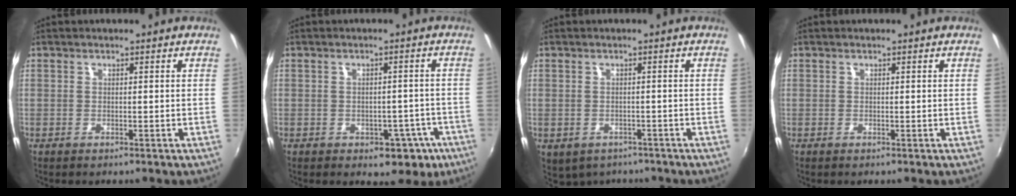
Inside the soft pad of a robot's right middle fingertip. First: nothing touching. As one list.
[{"total": 5.4, "force": [-2.9, 3.9, 2.5], "torque": [-0.031, 0.021, -0.017]}, {"total": 5.4, "force": [-3.5, 3.5, 2.1], "torque": [-0.050, -0.022, -0.040]}, {"total": 0.0}]